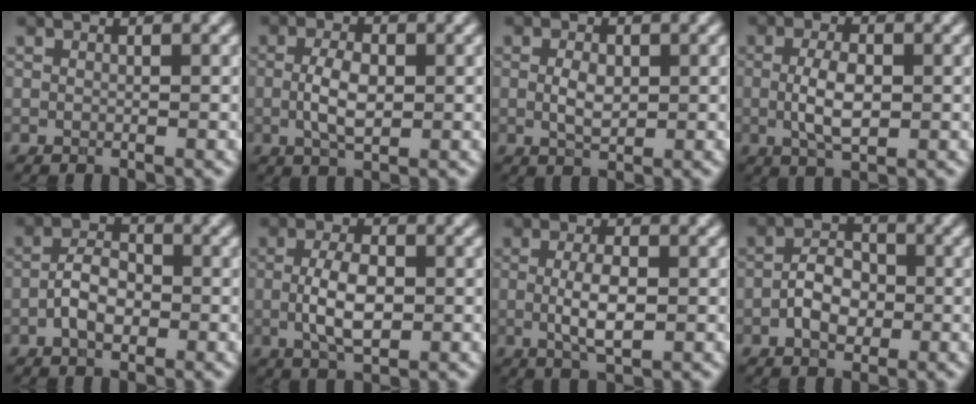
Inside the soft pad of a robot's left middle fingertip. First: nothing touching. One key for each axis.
{"total": 3.5, "fx": -0.1, "fy": 1.7, "fz": 3.1, "tx": -0.065, "ty": -0.002, "tz": -0.002}
{"total": 2.3, "fx": 0.1, "fy": 1.3, "fz": 1.9, "tx": -0.041, "ty": -0.001, "tz": 0.002}
{"total": 3.8, "fx": -0.2, "fy": 1.7, "fz": 3.4, "tx": -0.069, "ty": -0.002, "tz": -0.002}
{"total": 3.5, "fx": -1.1, "fy": 1.9, "fz": 2.7, "tx": -0.047, "ty": 0.007, "tz": -0.024}
{"total": 4.6, "fx": -0.3, "fy": 2.1, "fz": 4.0, "tx": -0.083, "ty": -0.001, "tz": -0.006}
{"total": 3.7, "fx": -0.2, "fy": 1.3, "fz": 3.5, "tx": -0.068, "ty": -0.003, "tz": -0.002}
{"total": 3.8, "fx": -1.1, "fy": 2.4, "fz": 2.8, "tx": -0.045, "ty": 0.007, "tz": -0.021}